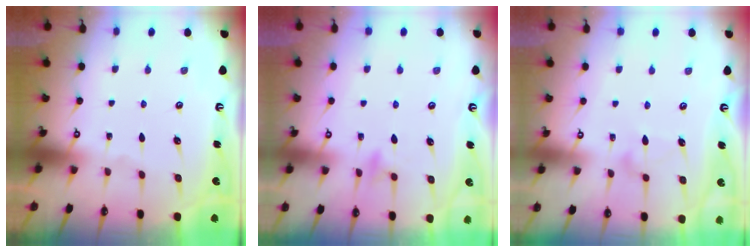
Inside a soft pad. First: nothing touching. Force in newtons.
{"total": 5.4, "press": 5.4, "slide": 0.7}
{"total": 7.8, "press": 7.8, "slide": 0.3}